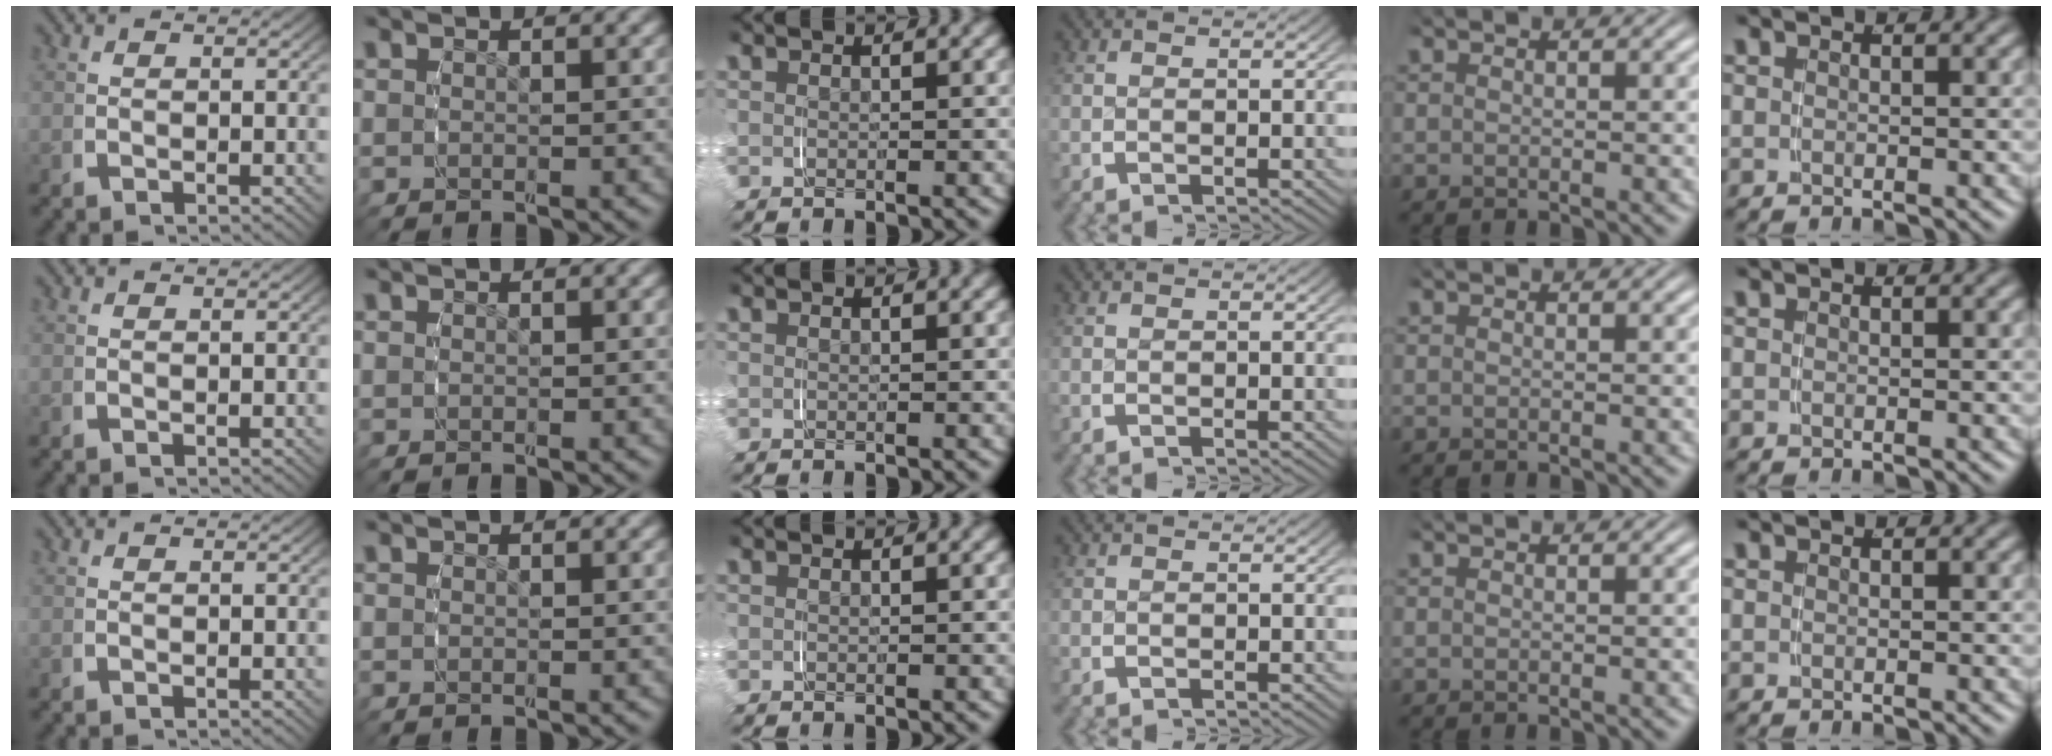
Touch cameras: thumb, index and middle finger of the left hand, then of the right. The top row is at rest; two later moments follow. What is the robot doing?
{"motion": "grasp_and_lifting", "object": "jar lid"}